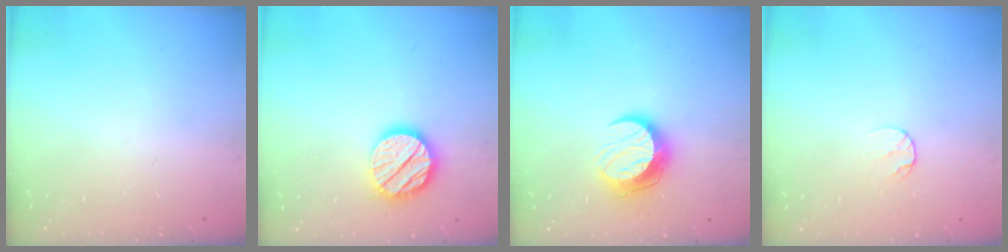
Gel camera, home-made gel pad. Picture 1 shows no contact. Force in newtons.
{"total": 14.3, "press": 14.2, "slide": 2.0}
{"total": 11.4, "press": 11.4, "slide": 0.6}
{"total": 4.9, "press": 4.8, "slide": 0.4}